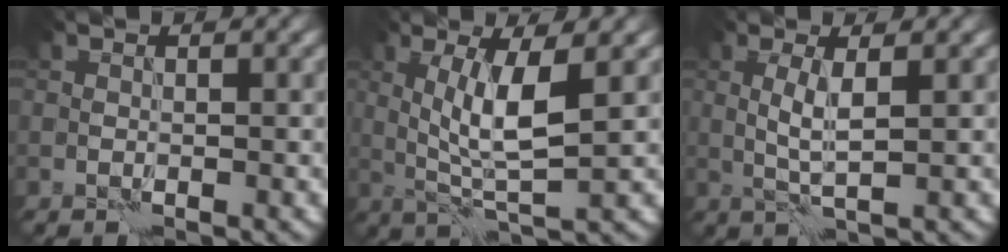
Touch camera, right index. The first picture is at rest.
{"total": 5.1, "force": [0.7, 0.9, 4.9], "torque": [-0.100, -0.002, 0.017]}
{"total": 2.2, "force": [0.6, 0.0, 2.1], "torque": [-0.045, 0.003, 0.011]}